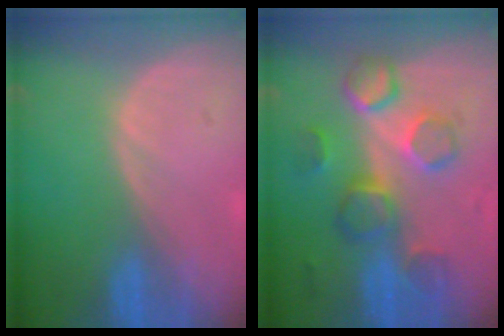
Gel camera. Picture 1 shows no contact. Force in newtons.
{"total": 8.6, "press": 8.2, "slide": 2.6}